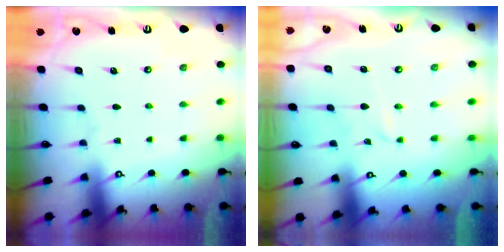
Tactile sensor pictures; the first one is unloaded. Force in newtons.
{"total": 1.7, "press": 1.7, "slide": 0.2}